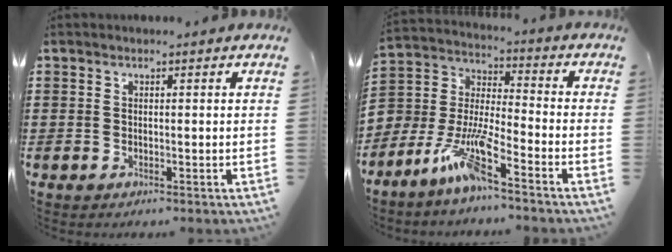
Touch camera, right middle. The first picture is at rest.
{"total": 8.9, "force": [-6.8, 1.6, 5.5], "torque": [-0.132, -0.013, -0.138]}